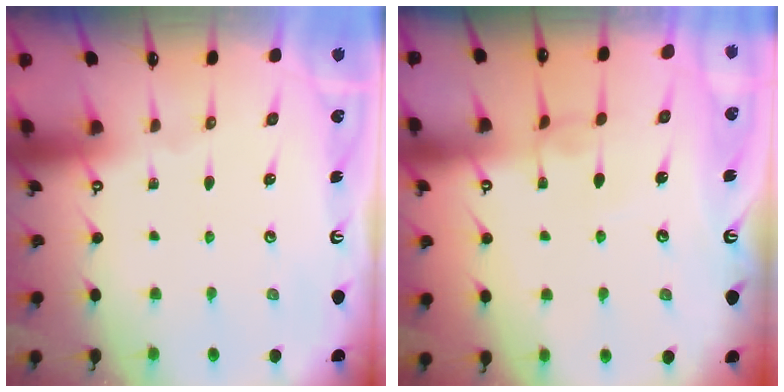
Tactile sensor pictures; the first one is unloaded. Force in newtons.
{"total": 0.0}